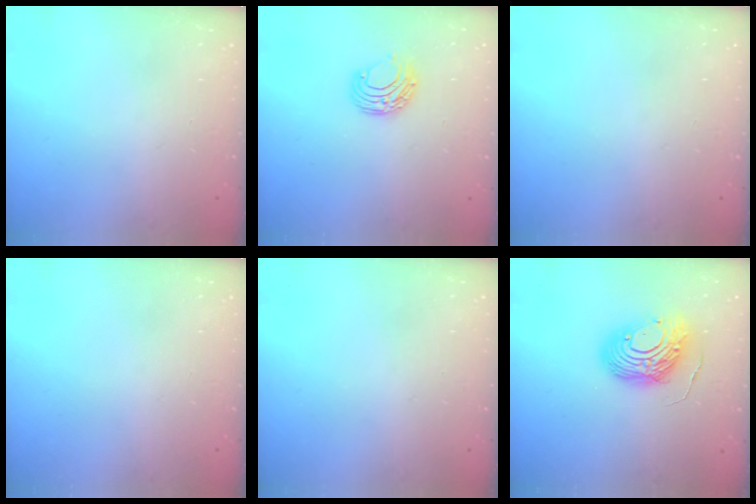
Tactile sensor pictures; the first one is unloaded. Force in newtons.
{"total": 6.8, "press": 6.7, "slide": 0.6}
{"total": 0.0}
{"total": 0.0}
{"total": 0.0}
{"total": 12.7, "press": 12.6, "slide": 1.3}